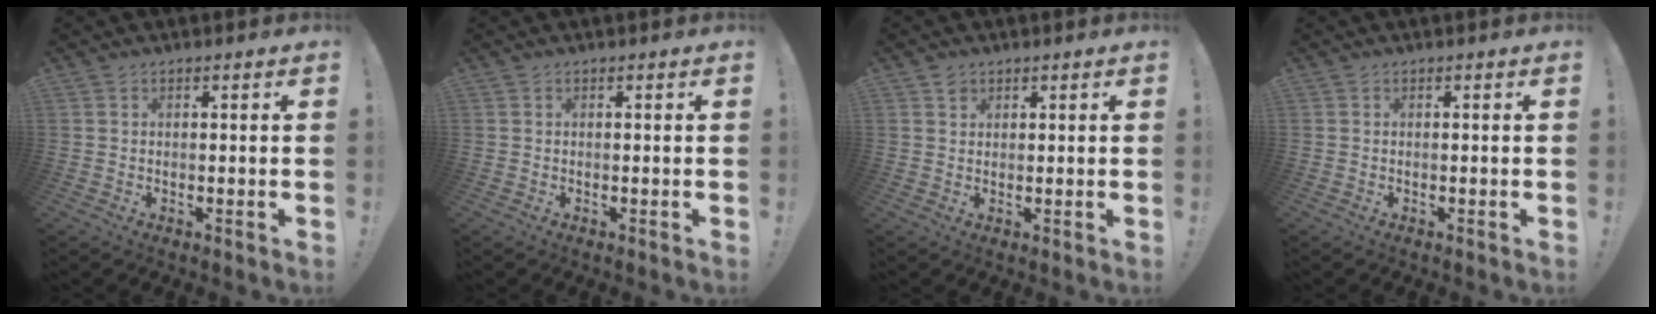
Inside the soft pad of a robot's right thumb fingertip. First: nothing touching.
{"total": 0.0}
{"total": 1.7, "force": [1.2, 1.2, 0.1], "torque": [0.008, -0.007, 0.020]}
{"total": 0.0}